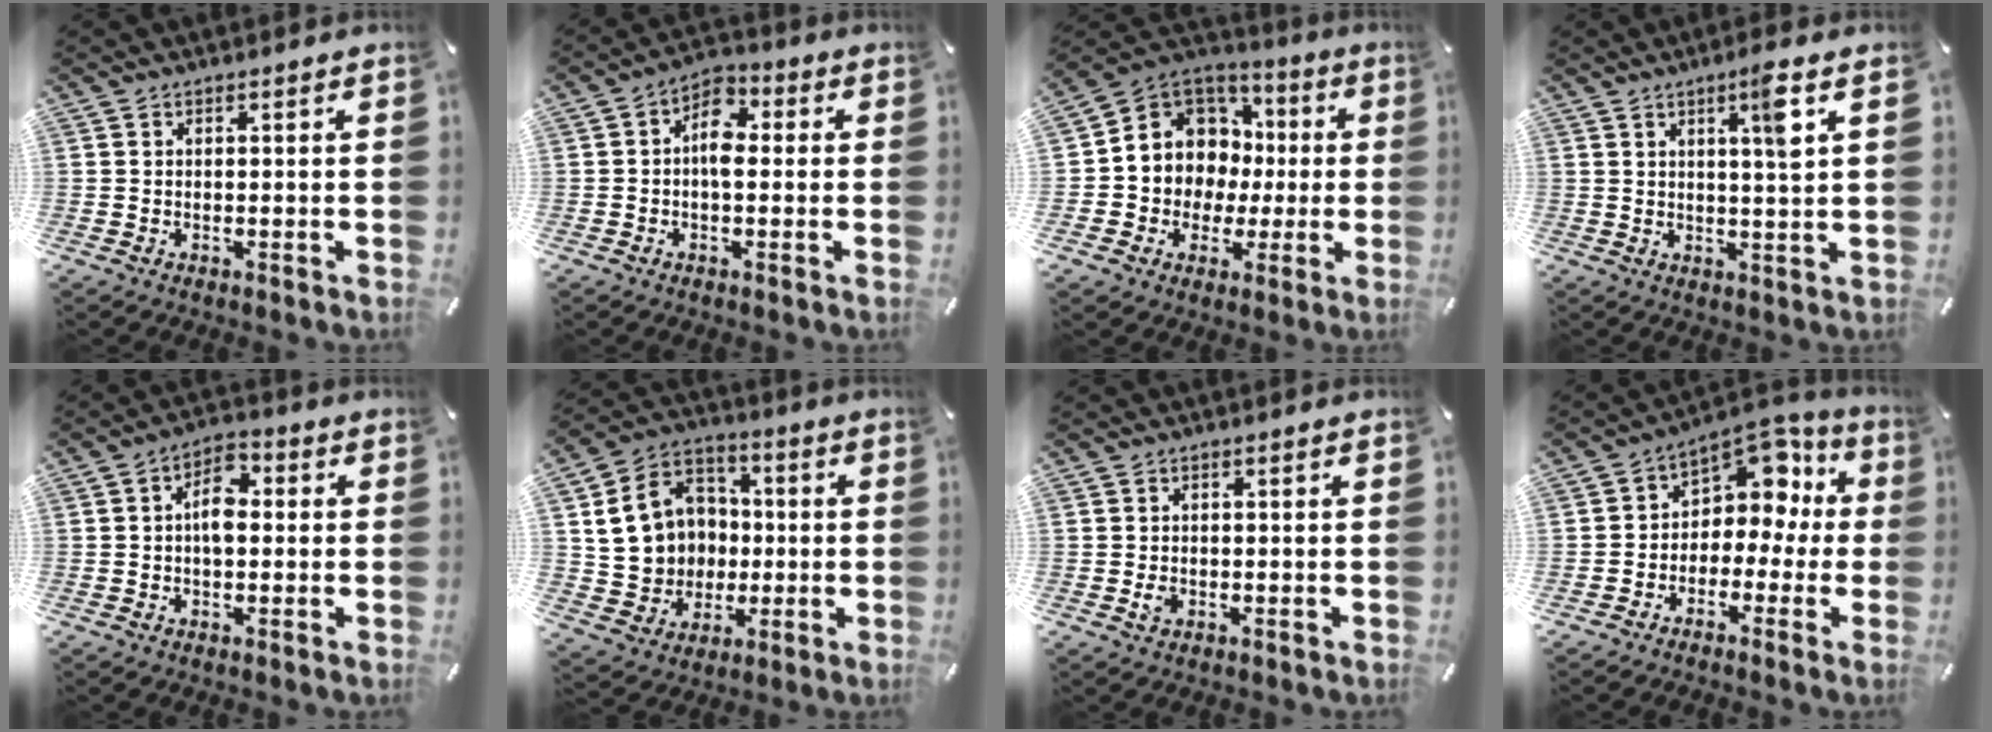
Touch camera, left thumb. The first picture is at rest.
{"total": 6.6, "force": [-0.6, 4.1, 5.1], "torque": [-0.084, 0.011, -0.015]}
{"total": 9.9, "force": [1.1, 9.8, 0.8], "torque": [-0.044, -0.029, 0.031]}
{"total": 6.3, "force": [2.6, 0.3, 5.7], "torque": [-0.085, -0.014, 0.032]}
{"total": 6.8, "force": [0.1, 4.2, 5.3], "torque": [-0.074, 0.008, -0.003]}
{"total": 15.4, "force": [0.7, 14.4, 5.6], "torque": [-0.113, 0.011, 0.023]}
{"total": 1.7, "force": [-0.4, 1.3, 1.1], "torque": [-0.026, 0.001, -0.010]}
{"total": 9.9, "force": [3.9, 7.8, 4.7], "torque": [-0.053, -0.036, 0.068]}